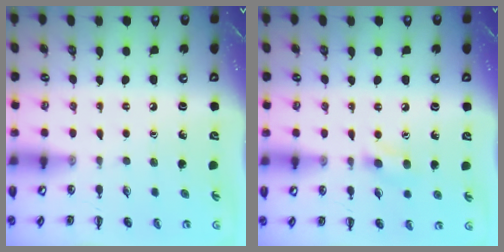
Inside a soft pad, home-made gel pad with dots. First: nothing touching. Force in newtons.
{"total": 5.1, "press": 4.8, "slide": 1.7}